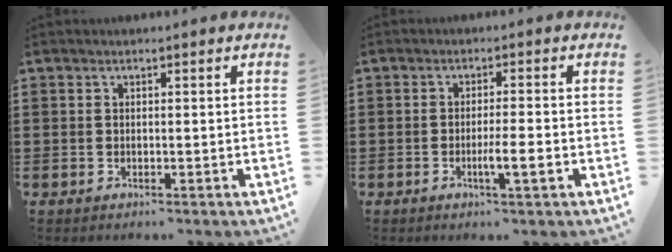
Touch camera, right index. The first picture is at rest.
{"total": 3.9, "force": [-1.4, 0.2, 3.6], "torque": [-0.060, -0.007, -0.025]}